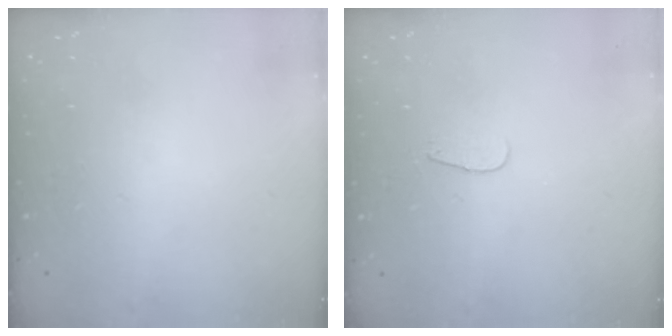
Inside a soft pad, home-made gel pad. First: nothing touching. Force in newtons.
{"total": 2.8, "press": 2.8, "slide": 0.2}